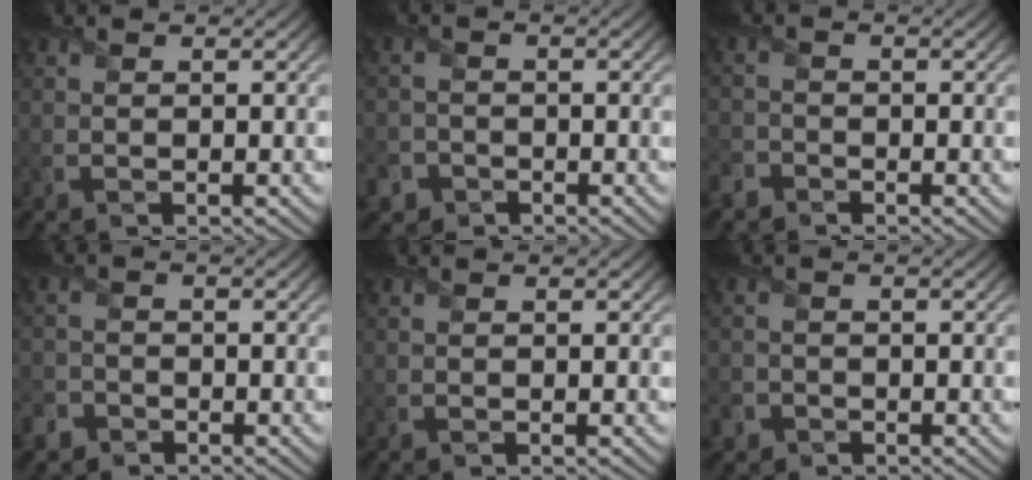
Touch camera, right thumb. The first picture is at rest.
{"total": 3.4, "force": [-2.2, 2.5, 0.5], "torque": [-0.005, 0.000, -0.046]}
{"total": 2.1, "force": [-1.7, 1.1, 0.4], "torque": [-0.010, -0.002, -0.047]}
{"total": 2.9, "force": [-2.1, 1.9, 0.5], "torque": [-0.010, -0.001, -0.049]}
{"total": 0.0}
{"total": 2.1, "force": [-1.4, 1.5, 0.3], "torque": [-0.005, -0.004, -0.033]}